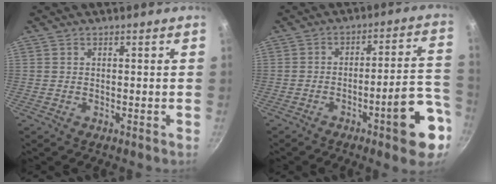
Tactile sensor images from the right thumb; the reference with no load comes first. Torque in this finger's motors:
{"motor_torque": [2.15, 1.18, 1.89, -0.80, 0.17]}